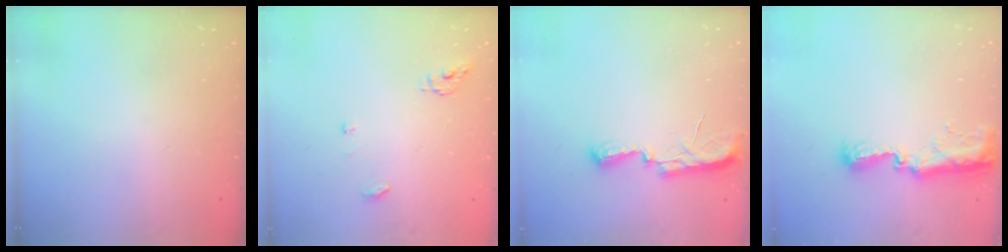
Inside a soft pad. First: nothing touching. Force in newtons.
{"total": 4.6, "press": 4.6, "slide": 0.3}
{"total": 9.8, "press": 8.5, "slide": 4.8}
{"total": 9.4, "press": 9.4, "slide": 0.8}